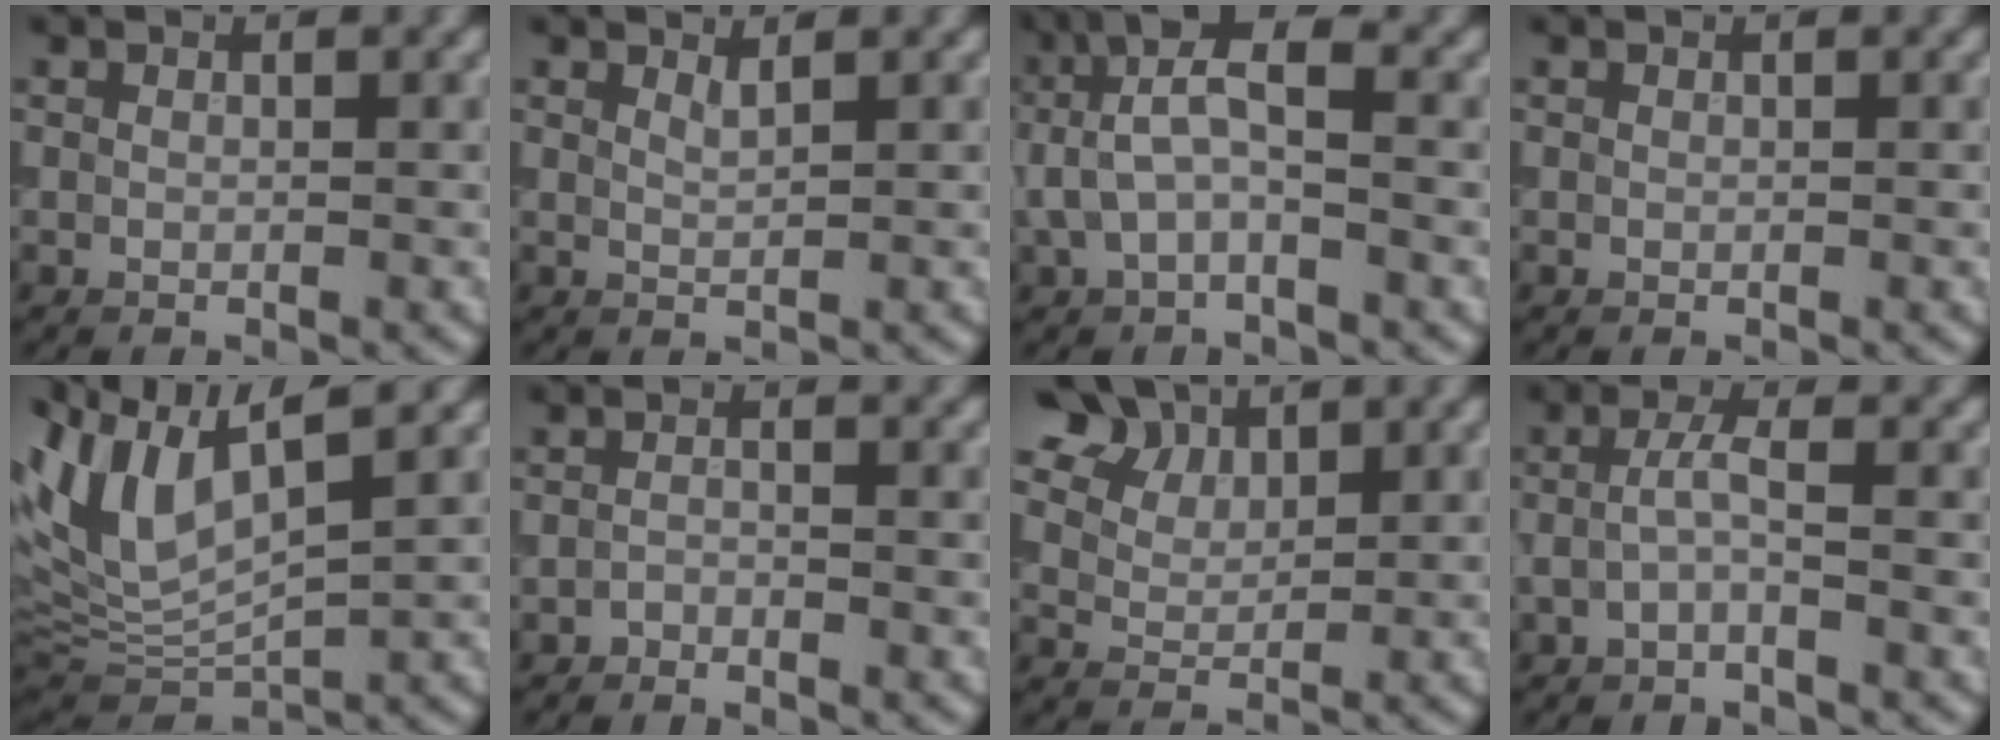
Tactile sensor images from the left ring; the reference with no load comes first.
{"total": 0.9, "force": [0.7, 0.2, 0.5], "torque": [-0.006, -0.002, 0.013]}
{"total": 5.1, "force": [0.3, 2.1, 4.6], "torque": [-0.093, 0.022, -0.007]}
{"total": 0.0}
{"total": 8.7, "force": [4.6, 3.4, 6.5], "torque": [-0.154, 0.012, 0.090]}
{"total": 0.9, "force": [-0.8, 0.2, 0.3], "torque": [-0.005, 0.000, -0.018]}
{"total": 8.2, "force": [5.5, 4.9, 3.5], "torque": [-0.088, 0.010, 0.093]}
{"total": 1.9, "force": [-0.4, 0.3, 1.8], "torque": [-0.039, 0.005, -0.012]}